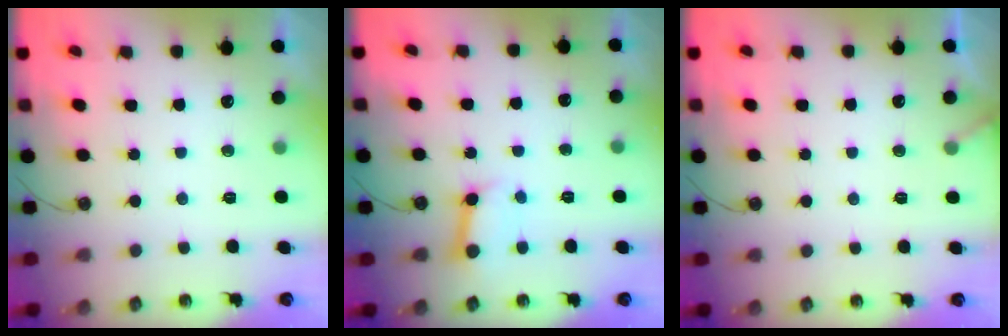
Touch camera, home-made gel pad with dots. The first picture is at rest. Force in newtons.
{"total": 6.5, "press": 6.4, "slide": 0.9}
{"total": 2.5, "press": 2.5, "slide": 0.2}